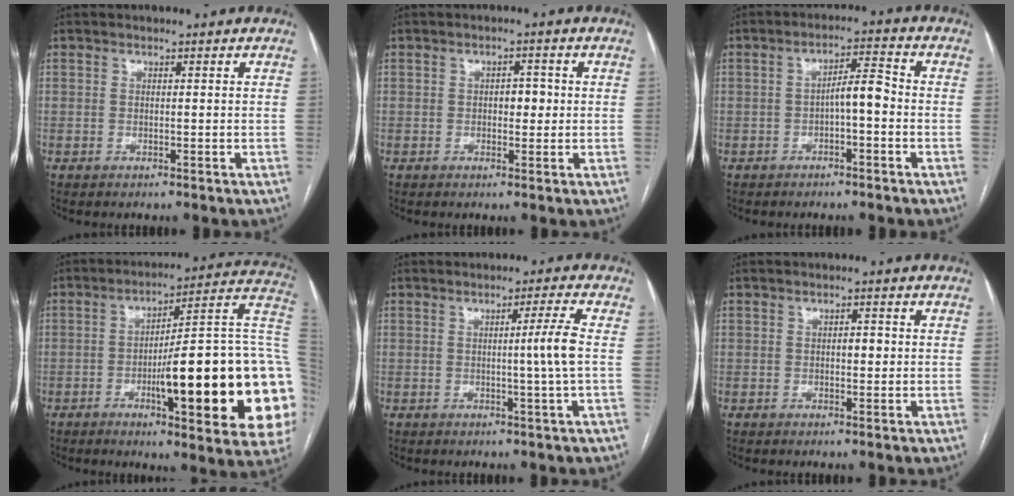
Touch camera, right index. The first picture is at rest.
{"total": 2.6, "force": [0.0, 1.5, 2.2], "torque": [-0.029, 0.008, 0.001]}
{"total": 4.6, "force": [-1.0, 1.1, 4.3], "torque": [-0.068, 0.020, -0.015]}
{"total": 28.2, "force": [-4.4, 3.9, 27.6], "torque": [-0.276, 0.012, -0.064]}
{"total": 4.5, "force": [-0.2, -1.7, 4.2], "torque": [-0.066, -0.004, -0.002]}
{"total": 1.7, "force": [0.0, 0.8, 1.6], "torque": [-0.023, 0.003, 0.000]}